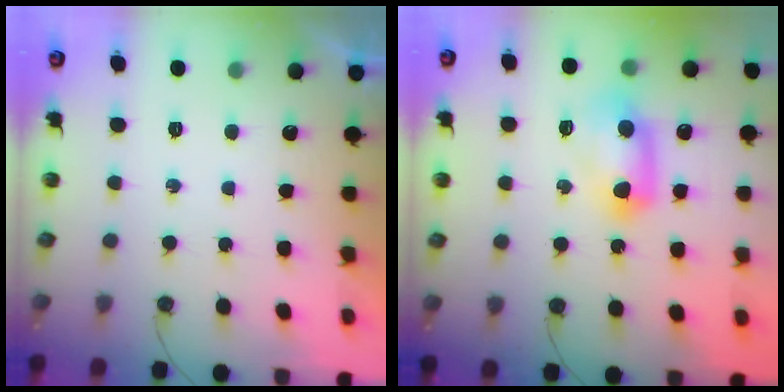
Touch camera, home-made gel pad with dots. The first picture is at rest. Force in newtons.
{"total": 10.3, "press": 10.2, "slide": 1.1}